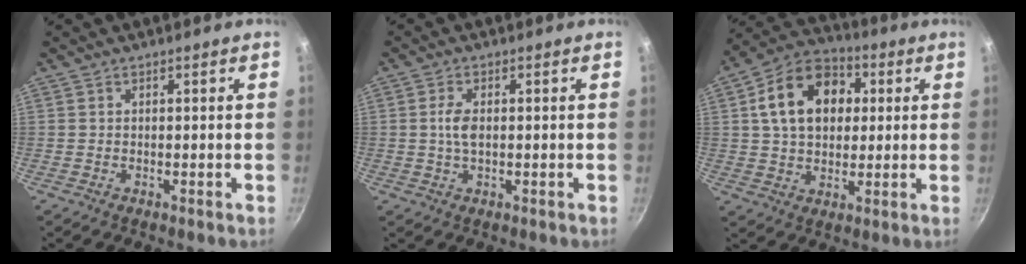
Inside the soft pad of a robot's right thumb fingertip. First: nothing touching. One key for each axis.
{"total": 3.5, "fx": 0.2, "fy": 1.8, "fz": 3.0, "tx": -0.061, "ty": 0.004, "tz": 0.000}
{"total": 15.9, "fx": 3.4, "fy": 11.5, "fz": 10.5, "tx": -0.147, "ty": 0.020, "tz": 0.044}